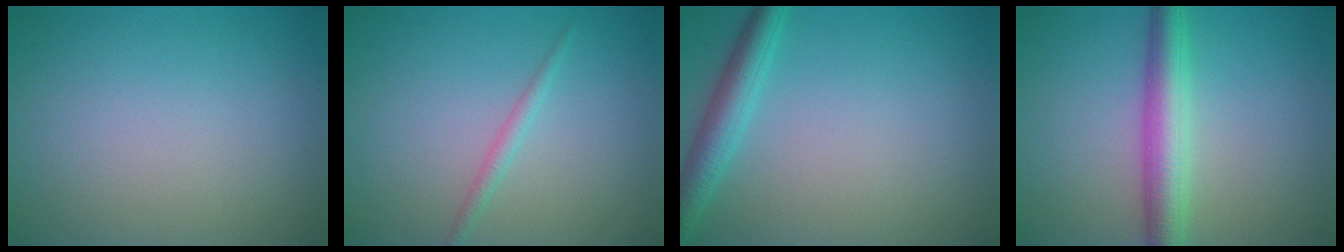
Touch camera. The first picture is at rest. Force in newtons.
{"total": 1.1, "press": 1.1, "slide": 0.0}
{"total": 3.2, "press": 3.2, "slide": 0.1}
{"total": 4.8, "press": 4.8, "slide": 0.1}